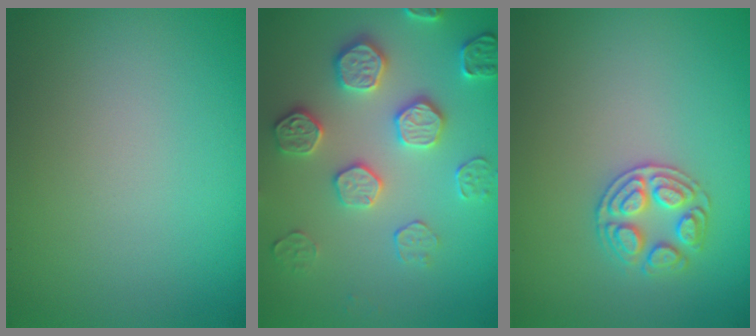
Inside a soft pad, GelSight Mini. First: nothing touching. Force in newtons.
{"total": 3.9, "press": 3.6, "slide": 1.7}
{"total": 2.6, "press": 2.6, "slide": 0.4}